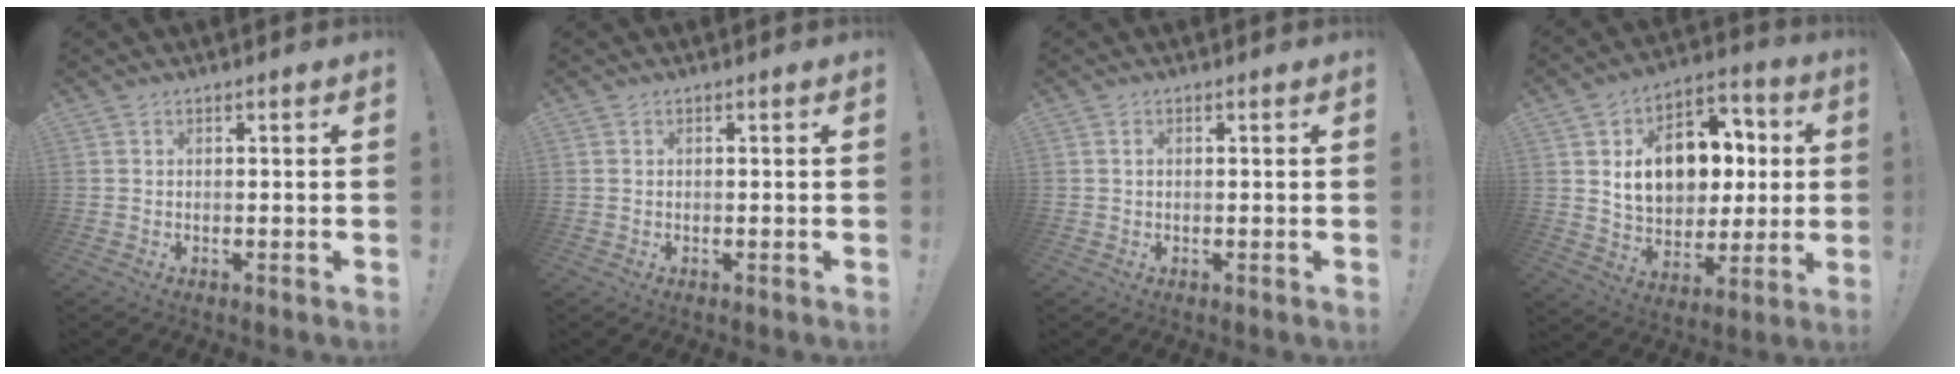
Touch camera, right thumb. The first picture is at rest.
{"total": 0.0}
{"total": 0.8, "force": [0.2, 0.4, 0.7], "torque": [-0.014, 0.002, 0.003]}
{"total": 17.3, "force": [3.7, 13.0, 10.9], "torque": [-0.162, -0.004, 0.080]}